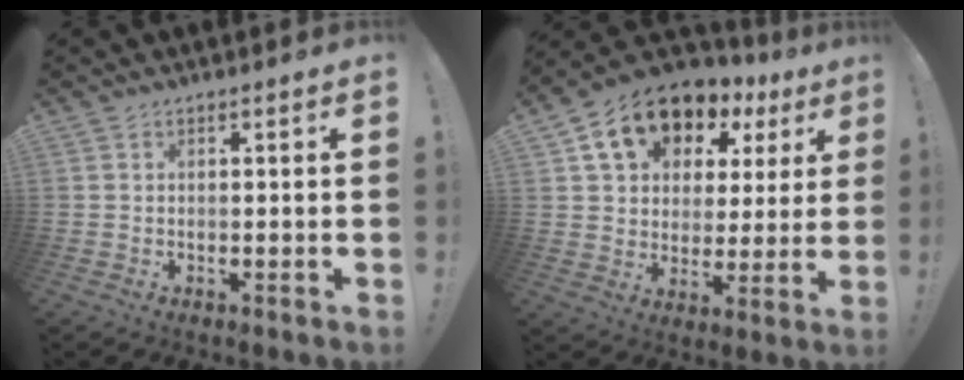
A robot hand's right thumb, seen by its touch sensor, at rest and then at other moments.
{"total": 14.7, "force": [8.4, 9.8, 7.0], "torque": [-0.110, -0.047, 0.157]}